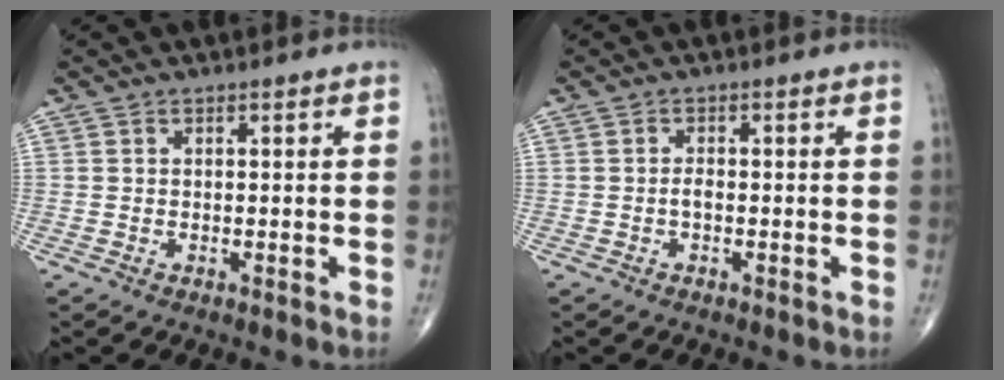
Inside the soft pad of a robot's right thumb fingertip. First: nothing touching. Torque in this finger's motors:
{"motor_torque": [0.13, 0.03, 0.22, -0.22, 0.01]}